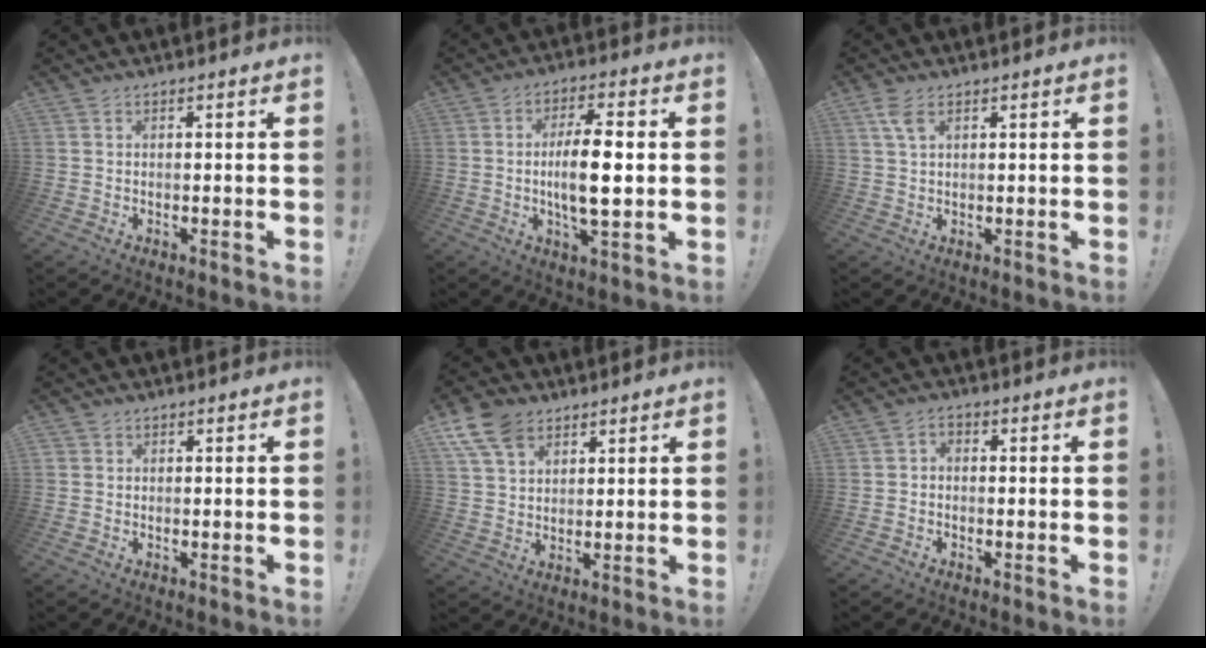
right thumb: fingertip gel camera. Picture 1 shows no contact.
{"total": 12.1, "force": [-0.5, 3.2, 11.7], "torque": [-0.219, 0.000, -0.018]}
{"total": 4.0, "force": [1.9, 1.7, 3.1], "torque": [-0.064, -0.001, 0.036]}
{"total": 0.8, "force": [0.3, 0.8, 0.1], "torque": [-0.009, 0.006, 0.008]}
{"total": 9.9, "force": [6.1, 6.4, 4.6], "torque": [-0.085, -0.020, 0.121]}
{"total": 1.9, "force": [-1.2, 0.9, 1.2], "torque": [-0.019, 0.007, -0.023]}